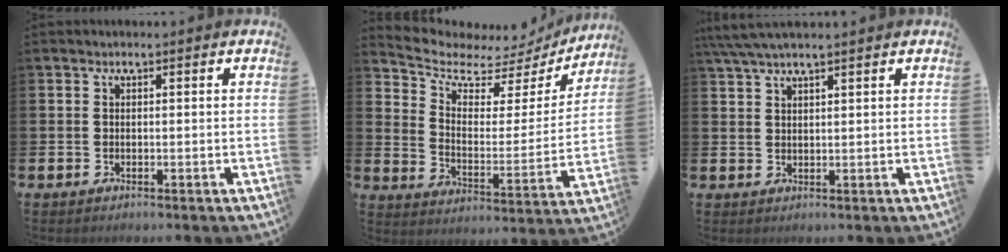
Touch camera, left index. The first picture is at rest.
{"total": 6.4, "force": [5.6, 2.7, 1.5], "torque": [-0.063, -0.052, 0.088]}
{"total": 3.8, "force": [3.3, 0.3, 2.0], "torque": [-0.051, -0.002, 0.062]}